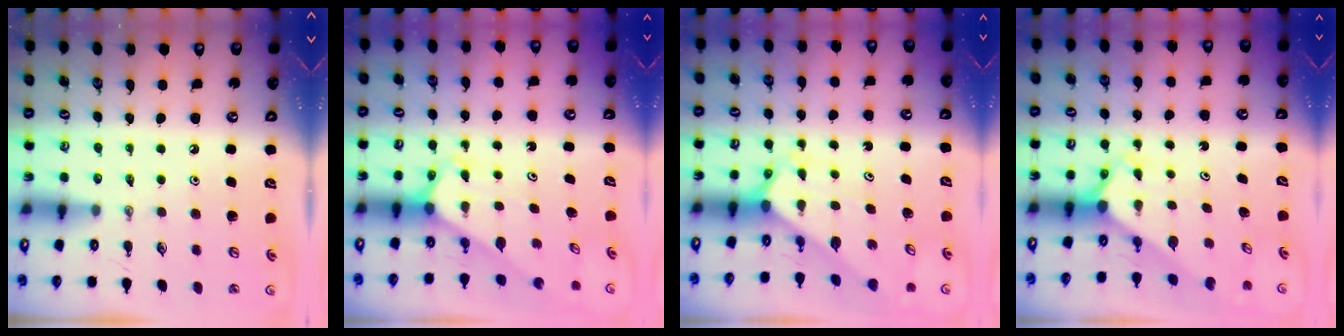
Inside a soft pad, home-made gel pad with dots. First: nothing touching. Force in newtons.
{"total": 2.6, "press": 2.6, "slide": 0.2}
{"total": 3.0, "press": 2.9, "slide": 0.4}
{"total": 2.7, "press": 2.7, "slide": 0.2}